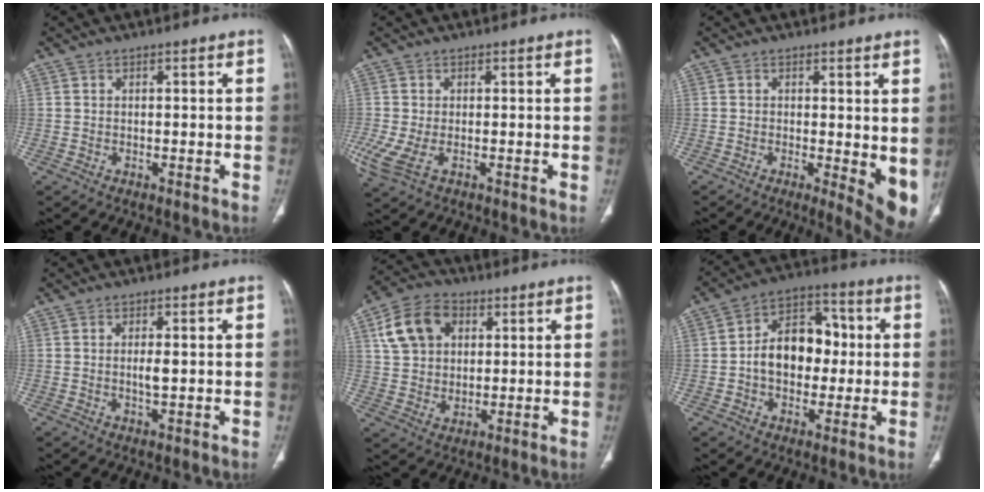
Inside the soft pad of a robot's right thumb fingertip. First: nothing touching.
{"total": 4.8, "force": [-1.3, 2.3, 4.1], "torque": [-0.112, -0.014, -0.021]}
{"total": 7.7, "force": [-0.1, 2.7, 7.2], "torque": [-0.088, -0.017, 0.002]}
{"total": 2.5, "force": [0.1, 0.7, 2.4], "torque": [-0.046, -0.002, 0.004]}
{"total": 12.1, "force": [4.2, 8.9, 7.0], "torque": [-0.107, 0.002, 0.075]}
{"total": 13.6, "force": [-0.1, 9.6, 9.6], "torque": [-0.113, 0.035, -0.008]}